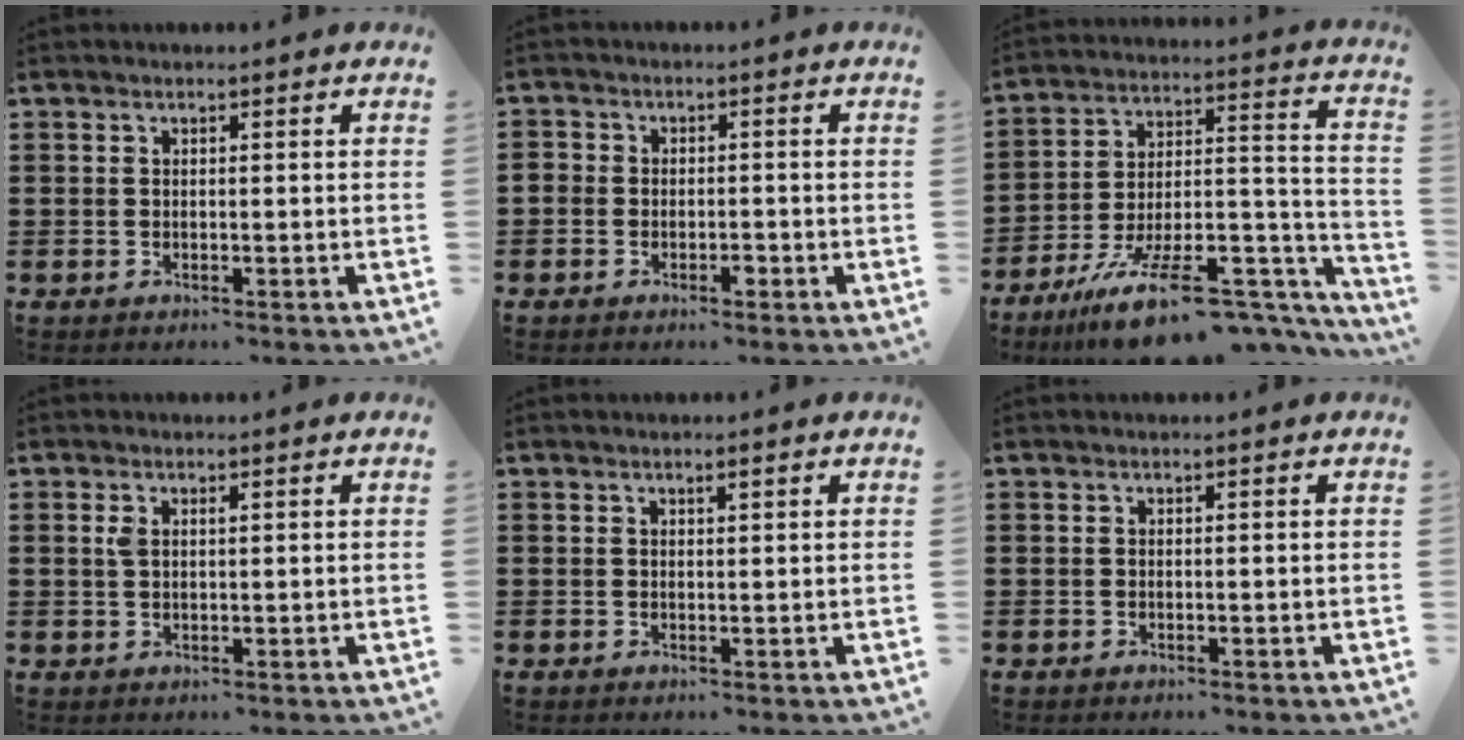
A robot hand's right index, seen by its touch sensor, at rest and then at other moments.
{"total": 1.8, "force": [-1.1, 1.2, 0.7], "torque": [-0.017, 0.003, -0.024]}
{"total": 16.3, "force": [-11.5, 4.5, 10.5], "torque": [-0.165, 0.045, -0.190]}
{"total": 1.4, "force": [0.5, 0.7, 1.2], "torque": [-0.026, 0.004, 0.007]}
{"total": 0.9, "force": [0.5, 0.2, 0.7], "torque": [-0.014, 0.001, 0.009]}
{"total": 0.0}